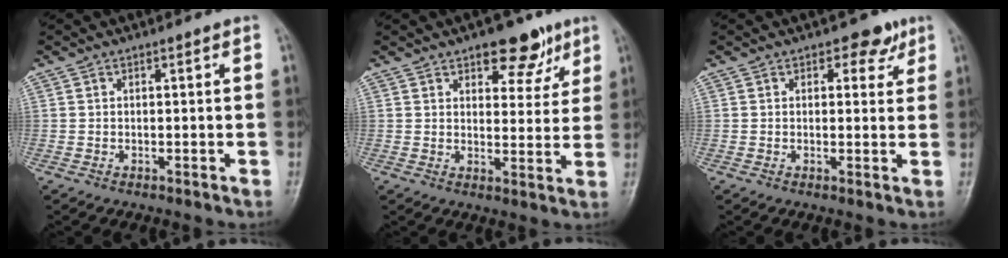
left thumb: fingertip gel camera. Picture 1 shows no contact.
{"total": 8.9, "force": [5.6, 4.7, 5.1], "torque": [-0.027, -0.025, 0.074]}
{"total": 3.8, "force": [2.1, 2.4, 1.9], "torque": [0.003, -0.006, 0.023]}